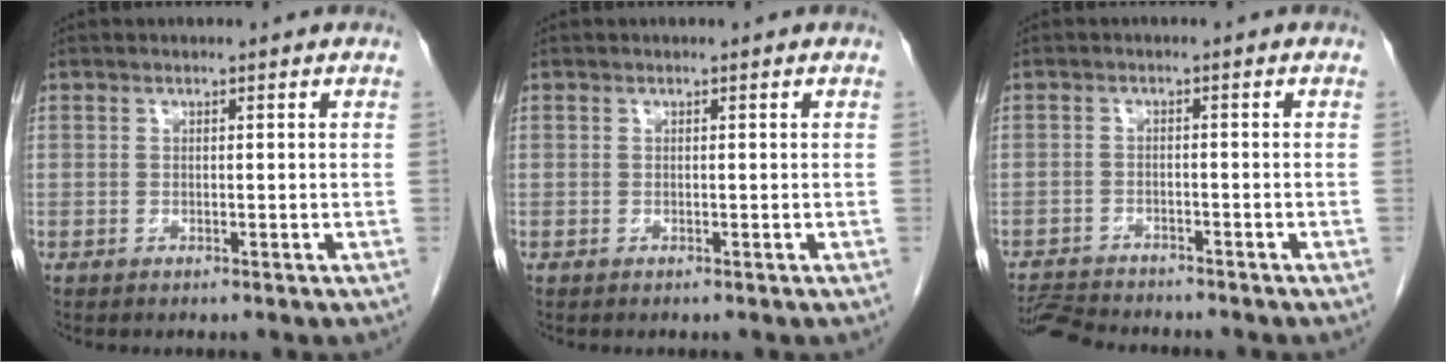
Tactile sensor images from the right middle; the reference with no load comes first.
{"total": 0.0}
{"total": 6.7, "force": [-6.5, 0.9, 1.5], "torque": [-0.023, -0.011, -0.104]}